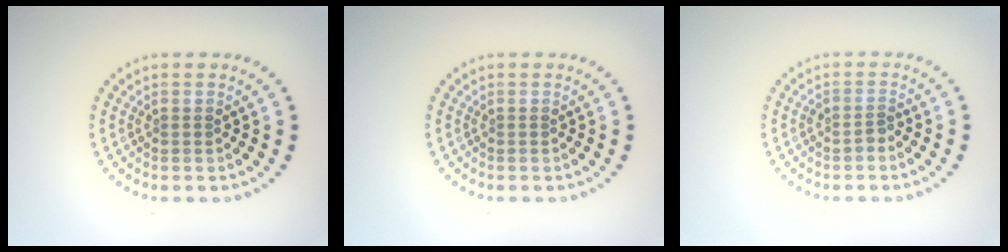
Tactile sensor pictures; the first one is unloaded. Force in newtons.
{"total": 0.0}
{"total": 1.1, "press": 0.8, "slide": 0.7}